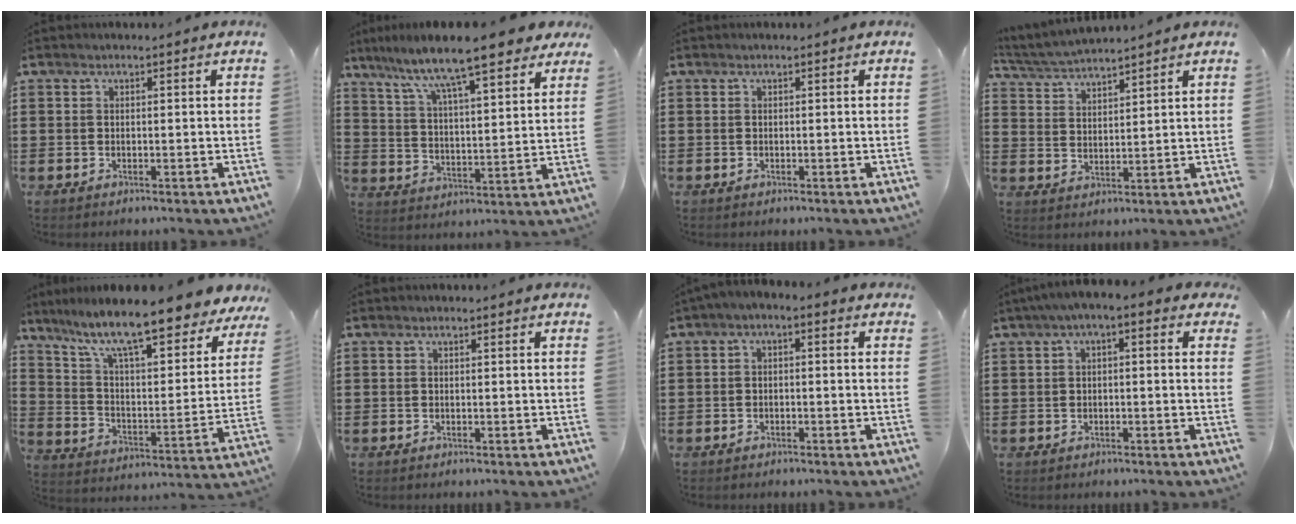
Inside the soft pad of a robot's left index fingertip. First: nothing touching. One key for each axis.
{"total": 9.7, "fx": 8.1, "fy": 0.9, "fz": 5.3, "tx": -0.128, "ty": -0.047, "tz": 0.129}
{"total": 0.0}
{"total": 4.1, "fx": 4.0, "fy": -0.1, "fz": 0.6, "tx": -0.028, "ty": -0.015, "tz": 0.073}
{"total": 11.5, "fx": 9.4, "fy": 0.9, "fz": 6.5, "tx": -0.152, "ty": -0.064, "tz": 0.157}
{"total": 0.0}
{"total": 1.9, "fx": -1.7, "fy": 0.3, "fz": 0.6, "tx": -0.012, "ty": 0.001, "tz": -0.036}
{"total": 2.5, "fx": -1.6, "fy": 0.6, "fz": 1.8, "tx": -0.038, "ty": 0.001, "tz": -0.038}